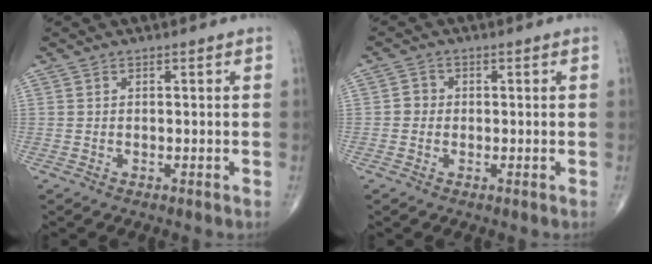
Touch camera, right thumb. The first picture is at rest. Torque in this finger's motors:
{"motor_torque": [-0.04, -0.02, 0.13, -0.04, 0.00]}